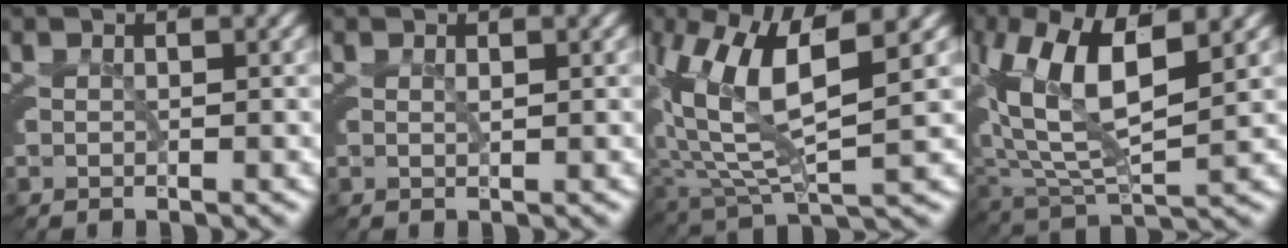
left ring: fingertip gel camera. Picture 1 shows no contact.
{"total": 0.7, "force": [0.4, -0.5, 0.4], "torque": [-0.007, -0.007, 0.011]}
{"total": 9.6, "force": [1.5, 4.4, 8.4], "torque": [-0.161, -0.012, 0.038]}
{"total": 10.1, "force": [2.3, 4.9, 8.6], "torque": [-0.166, -0.005, 0.047]}